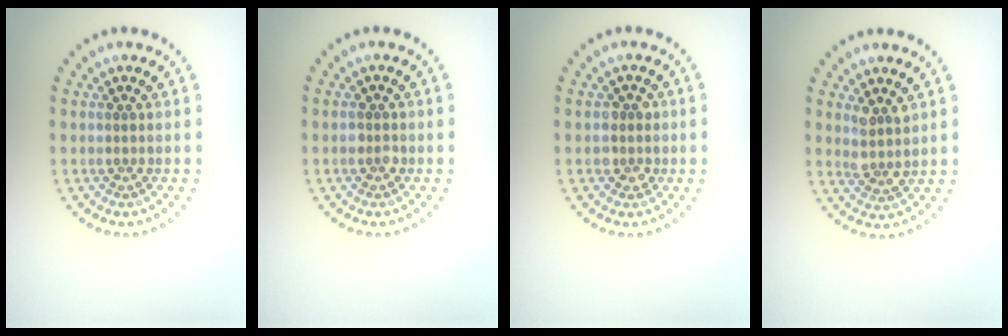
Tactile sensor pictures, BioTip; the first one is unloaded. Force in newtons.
{"total": 1.0, "press": 0.9, "slide": 0.3}
{"total": 1.7, "press": 1.5, "slide": 0.8}
{"total": 2.1, "press": 1.6, "slide": 1.3}